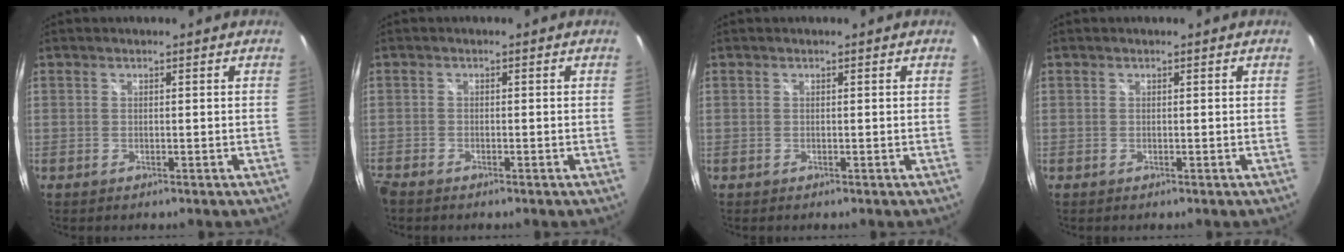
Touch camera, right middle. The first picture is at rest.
{"total": 2.0, "force": [-1.8, 0.7, 0.6], "torque": [-0.021, -0.009, -0.038]}
{"total": 0.0}
{"total": 0.0}